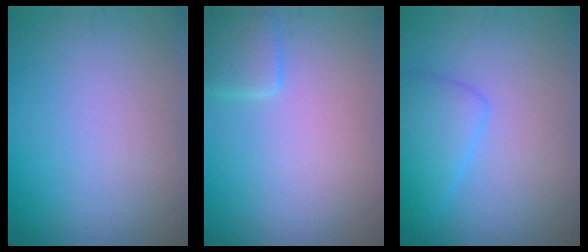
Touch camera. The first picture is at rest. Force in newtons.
{"total": 2.4, "press": 2.4, "slide": 0.3}
{"total": 2.8, "press": 2.8, "slide": 0.2}